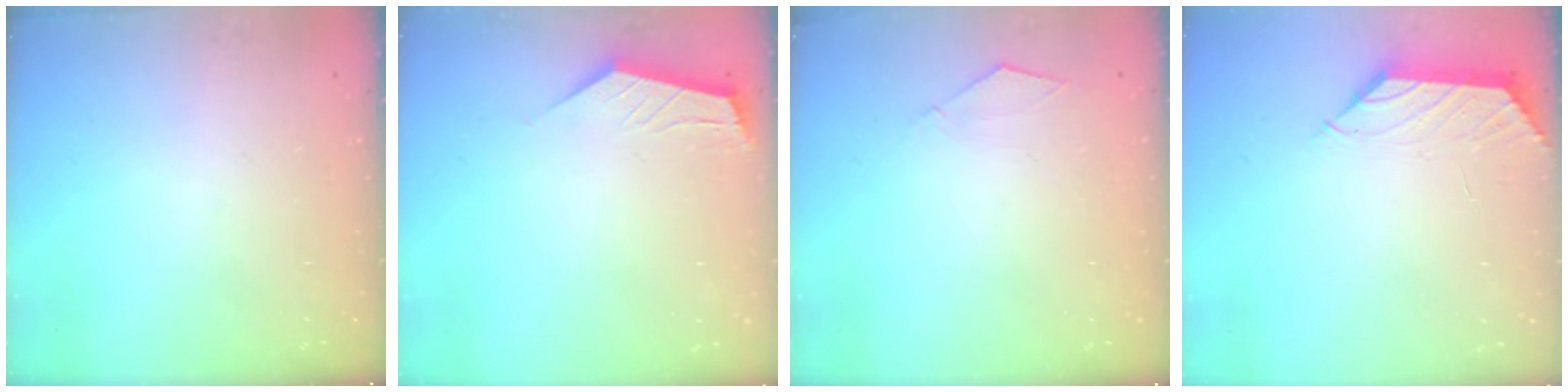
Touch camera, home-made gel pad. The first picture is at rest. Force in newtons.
{"total": 2.3, "press": 2.3, "slide": 0.3}
{"total": 3.6, "press": 3.6, "slide": 0.6}
{"total": 1.0, "press": 0.8, "slide": 0.5}